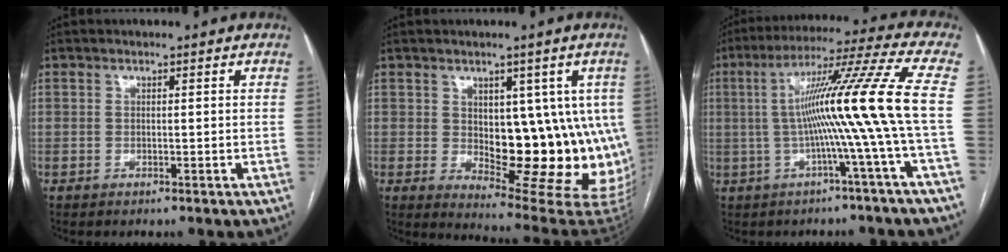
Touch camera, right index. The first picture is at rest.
{"total": 16.1, "force": [0.9, 7.7, 14.1], "torque": [-0.139, -0.002, 0.030]}
{"total": 15.1, "force": [-1.0, -3.1, 14.7], "torque": [-0.234, 0.017, -0.020]}